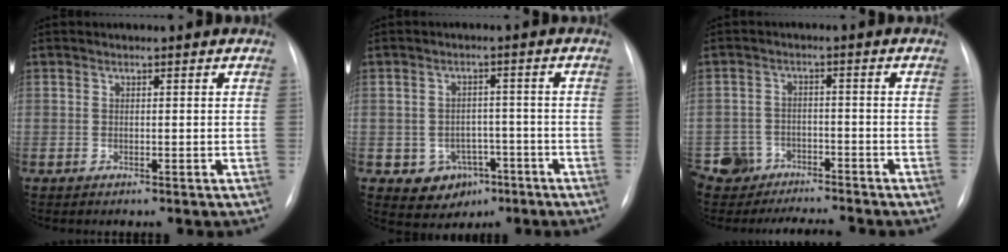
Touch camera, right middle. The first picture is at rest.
{"total": 6.1, "force": [-2.8, 5.0, 2.0], "torque": [-0.027, 0.011, -0.029]}
{"total": 7.2, "force": [-6.8, 2.3, 0.1], "torque": [0.002, 0.018, -0.115]}